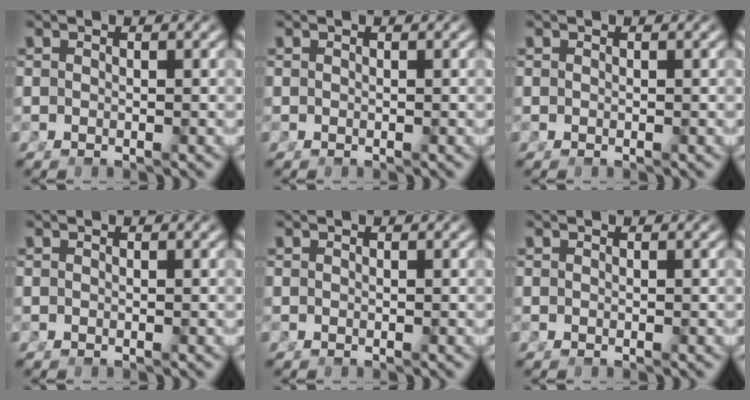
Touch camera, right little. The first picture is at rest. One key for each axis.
{"total": 0.0}
{"total": 0.0}
{"total": 0.0}
{"total": 0.0}
{"total": 0.0}